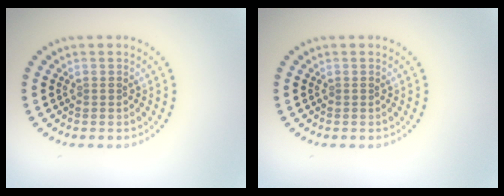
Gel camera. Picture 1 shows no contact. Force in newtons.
{"total": 0.0}